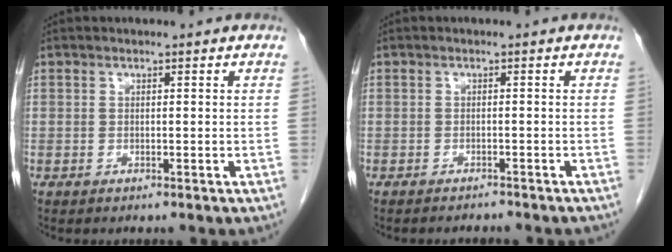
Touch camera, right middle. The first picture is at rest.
{"total": 3.1, "force": [-2.9, 0.7, 0.8], "torque": [-0.013, -0.003, -0.034]}